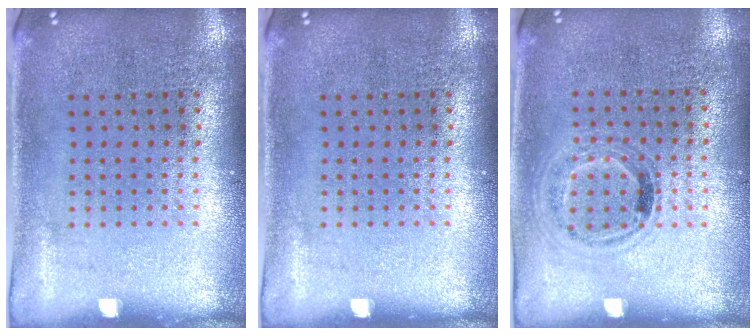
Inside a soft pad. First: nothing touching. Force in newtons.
{"total": 0.0}
{"total": 0.9, "press": 0.7, "slide": 0.5}